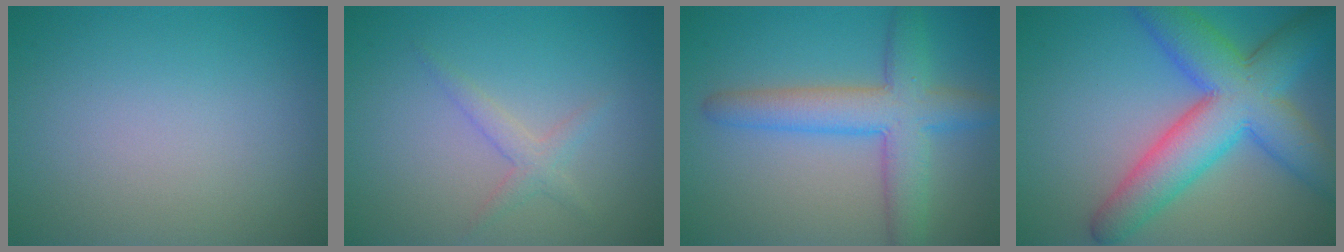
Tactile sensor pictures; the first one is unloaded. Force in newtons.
{"total": 1.6, "press": 1.6, "slide": 0.1}
{"total": 6.1, "press": 6.1, "slide": 0.2}
{"total": 9.6, "press": 9.6, "slide": 0.4}